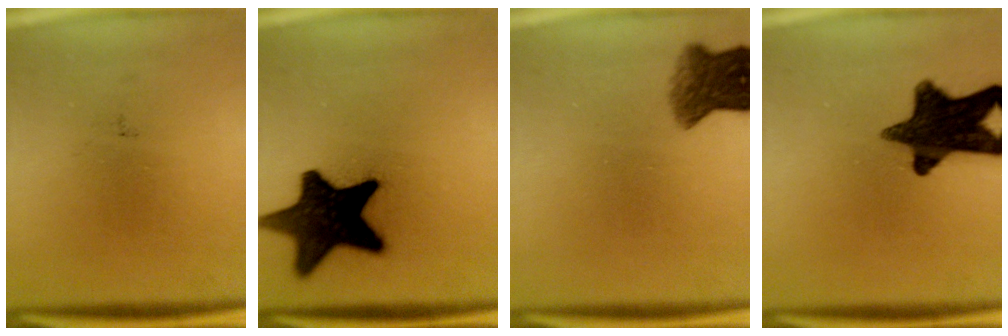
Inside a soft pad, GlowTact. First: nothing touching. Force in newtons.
{"total": 16.6}
{"total": 5.8}
{"total": 13.9}